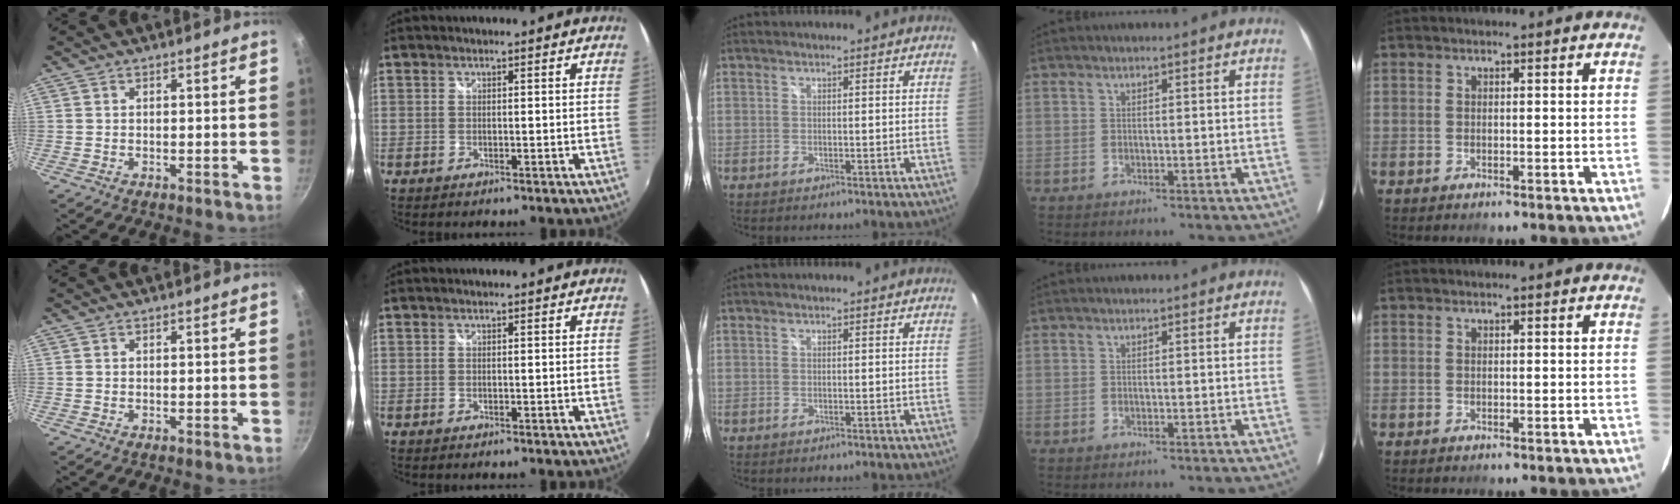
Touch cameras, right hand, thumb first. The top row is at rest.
{}